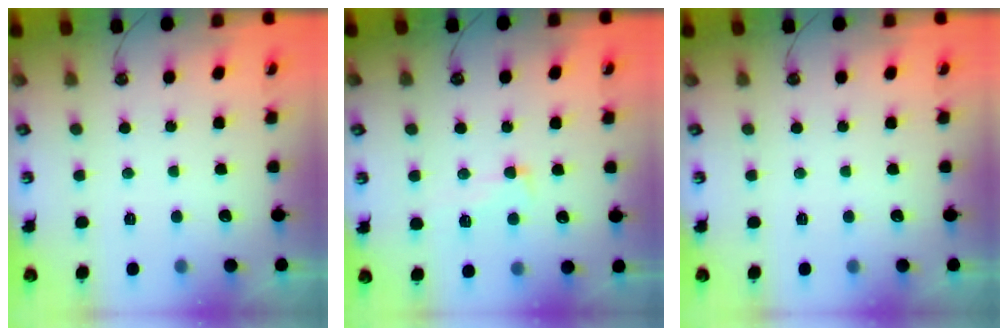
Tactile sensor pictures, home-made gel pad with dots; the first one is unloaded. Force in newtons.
{"total": 3.2, "press": 2.7, "slide": 1.7}
{"total": 0.0}